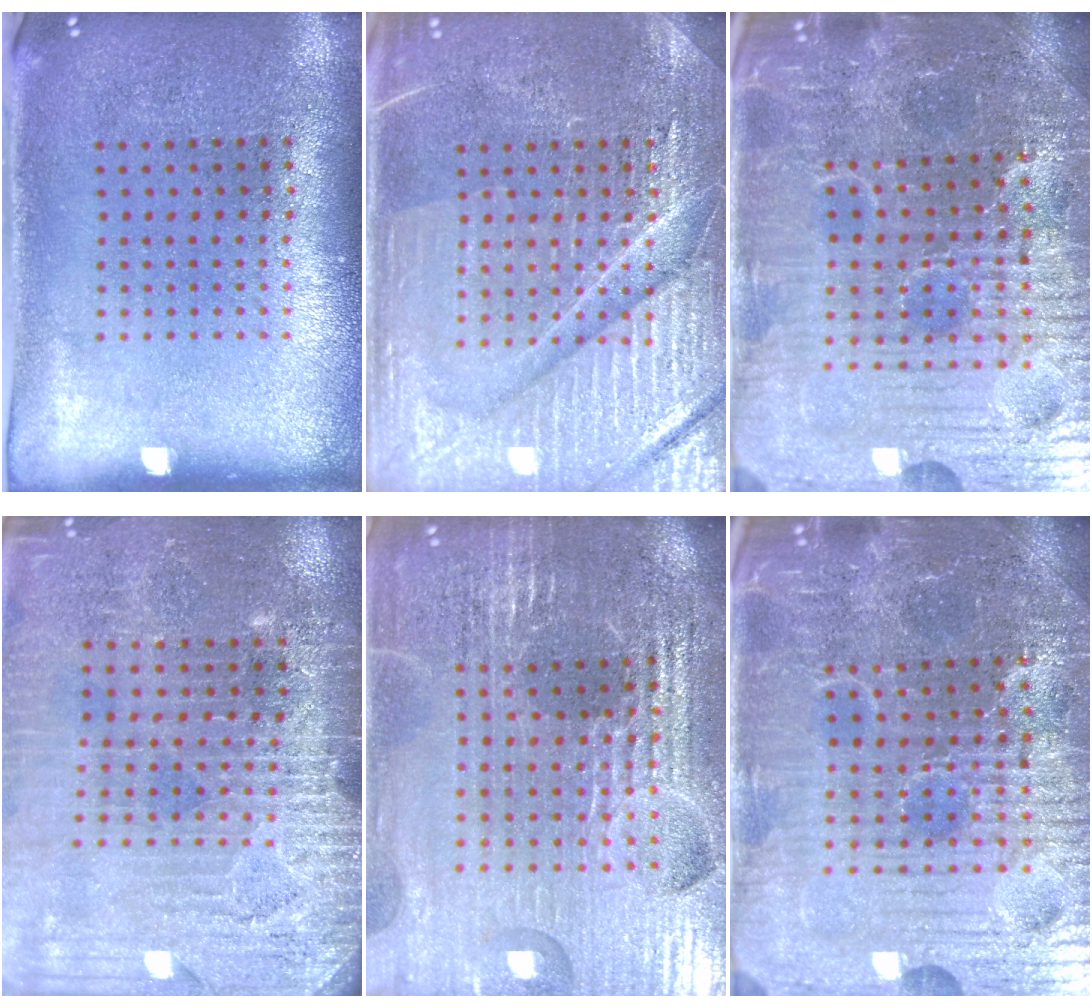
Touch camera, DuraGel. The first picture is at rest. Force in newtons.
{"total": 4.8, "press": 4.8, "slide": 0.5}
{"total": 6.0, "press": 5.7, "slide": 2.0}
{"total": 3.2, "press": 3.2, "slide": 0.3}
{"total": 5.4, "press": 4.9, "slide": 2.1}
{"total": 6.0, "press": 5.7, "slide": 2.0}